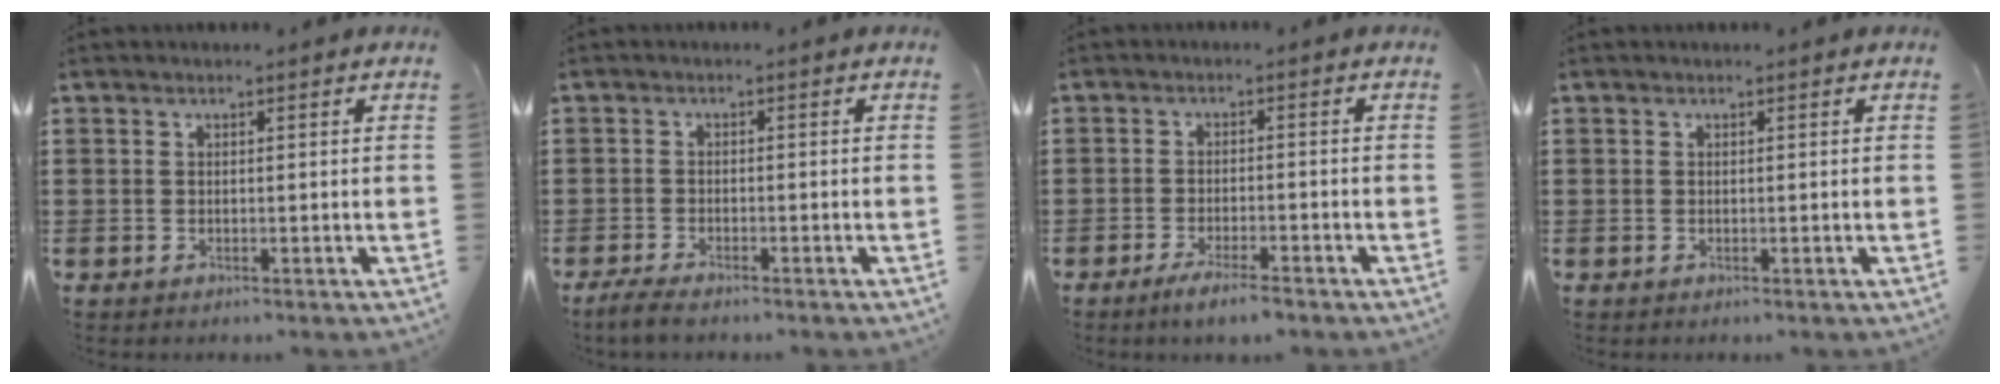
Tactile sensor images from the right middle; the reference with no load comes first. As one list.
[{"total": 2.2, "force": [-1.9, 0.3, 1.1], "torque": [-0.034, -0.003, -0.040]}, {"total": 3.2, "force": [-2.5, 0.3, 2.0], "torque": [-0.033, 0.002, -0.044]}, {"total": 0.0}]